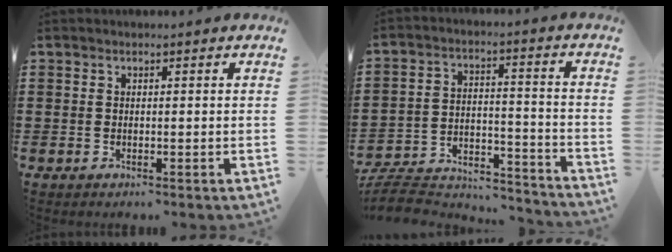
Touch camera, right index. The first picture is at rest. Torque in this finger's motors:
{"motor_torque": [-1.55, 0.59, -1.05, -0.21]}